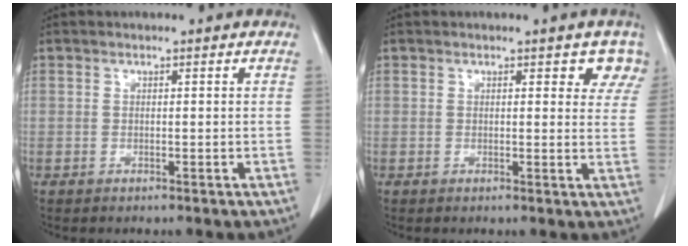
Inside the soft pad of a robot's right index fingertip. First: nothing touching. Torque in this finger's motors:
{"motor_torque": [0.08, 0.15, 0.02, 0.00]}